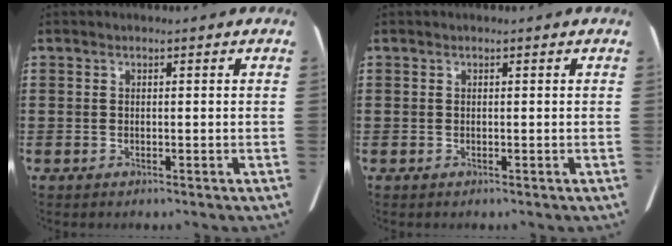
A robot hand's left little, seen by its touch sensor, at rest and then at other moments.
{"total": 0.0}